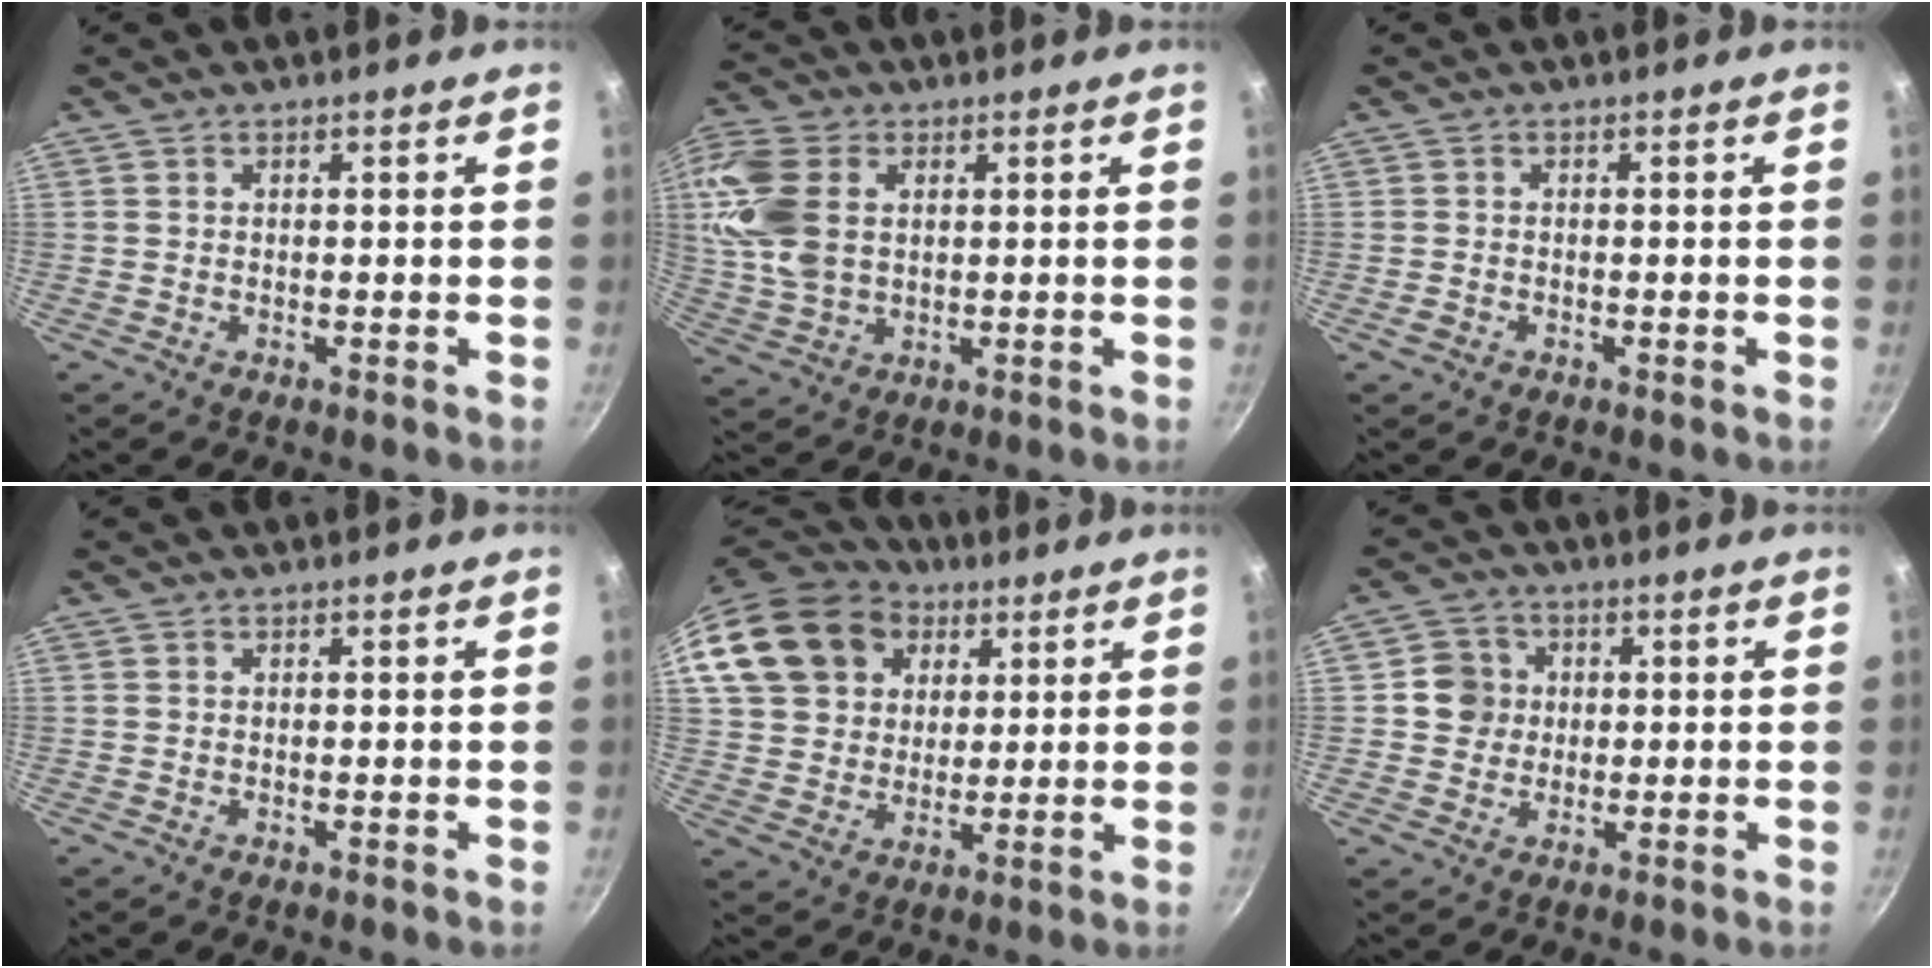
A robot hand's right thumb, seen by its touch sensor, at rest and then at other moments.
{"total": 11.9, "force": [2.6, 8.1, 8.4], "torque": [-0.168, -0.001, 0.051]}
{"total": 1.4, "force": [-0.7, 1.0, 0.6], "torque": [-0.013, 0.004, -0.013]}
{"total": 0.0}
{"total": 20.1, "force": [7.9, 15.8, 9.7], "torque": [-0.184, 0.016, 0.141]}
{"total": 5.6, "force": [0.6, 5.3, 1.6], "torque": [0.009, 0.005, -0.001]}